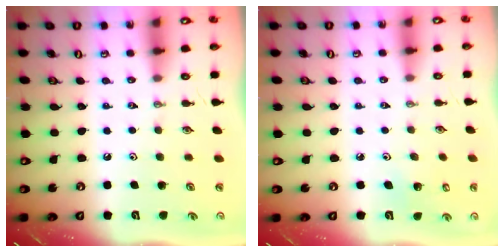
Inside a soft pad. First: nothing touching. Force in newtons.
{"total": 3.4, "press": 3.4, "slide": 0.3}